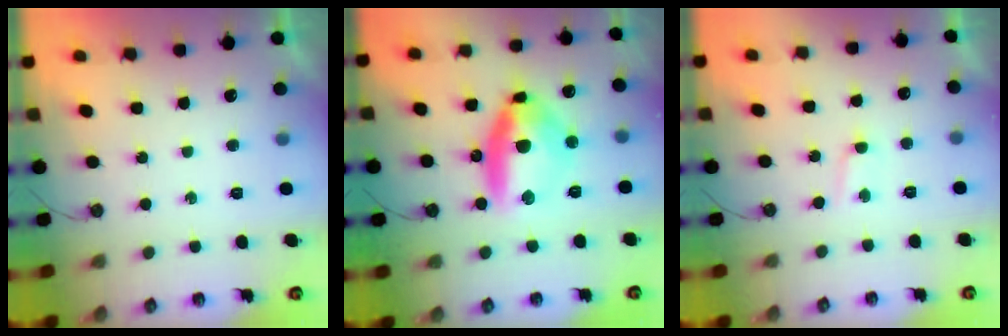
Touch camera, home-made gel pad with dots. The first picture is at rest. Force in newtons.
{"total": 13.7, "press": 13.5, "slide": 2.0}
{"total": 1.7, "press": 1.7, "slide": 0.3}